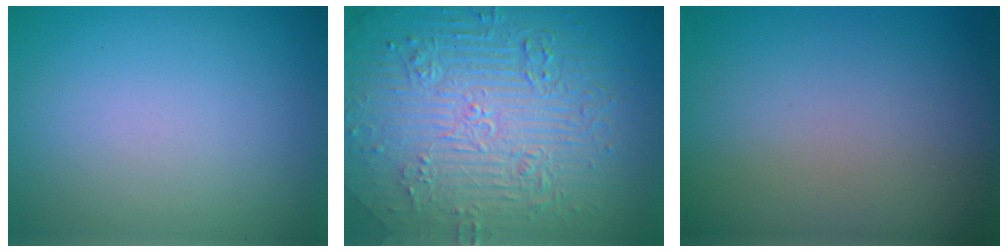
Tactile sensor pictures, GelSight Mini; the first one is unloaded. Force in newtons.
{"total": 11.2, "press": 7.4, "slide": 8.4}
{"total": 0.0}